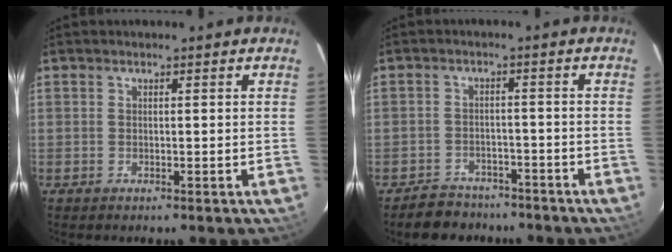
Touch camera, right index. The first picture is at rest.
{"total": 7.1, "force": [-5.8, 4.1, 0.8], "torque": [-0.030, 0.020, -0.079]}